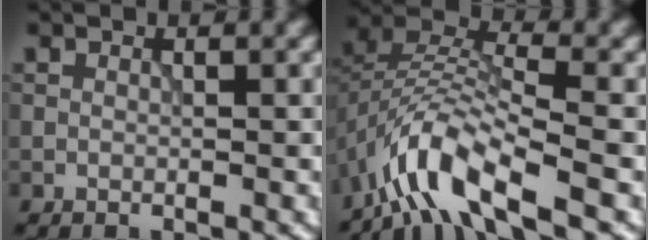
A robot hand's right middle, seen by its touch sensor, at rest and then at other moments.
{"total": 7.1, "force": [-4.4, 2.4, 4.9], "torque": [-0.086, 0.002, -0.096]}